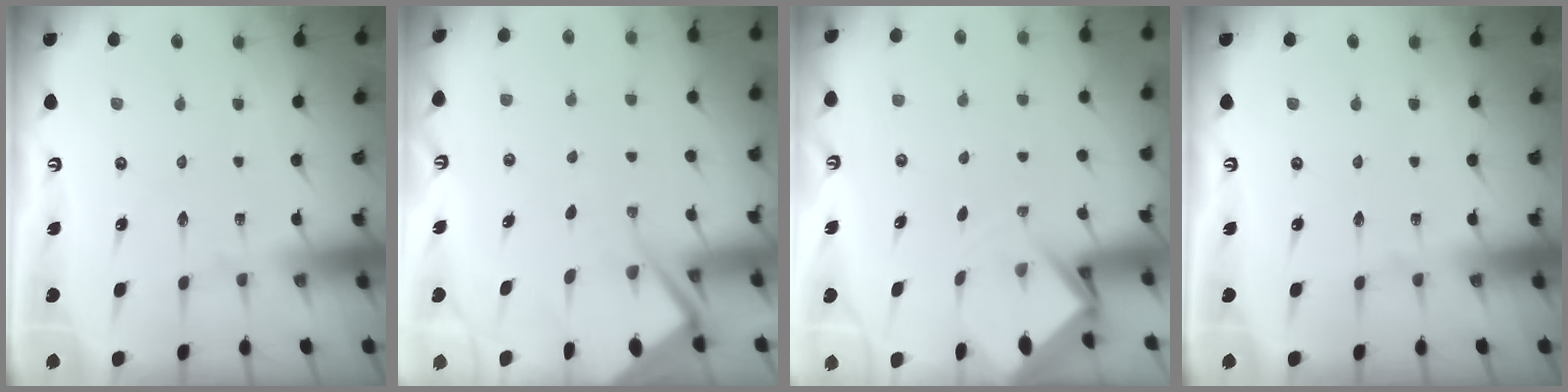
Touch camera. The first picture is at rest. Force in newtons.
{"total": 7.4, "press": 7.4, "slide": 0.6}
{"total": 3.7, "press": 3.7, "slide": 0.2}
{"total": 0.0}